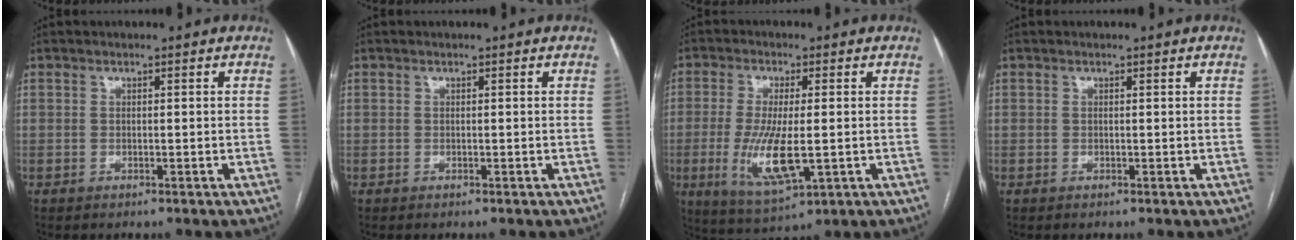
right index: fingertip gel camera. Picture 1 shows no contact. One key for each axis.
{"total": 0.0}
{"total": 9.9, "fx": -1.7, "fy": 2.5, "fz": 9.4, "tx": -0.195, "ty": -0.026, "tz": -0.024}
{"total": 0.0}